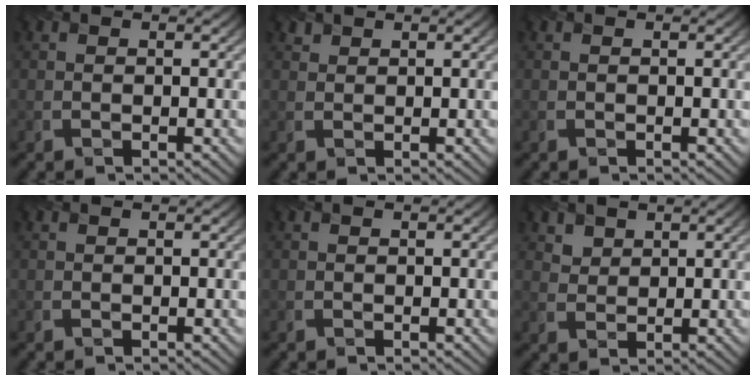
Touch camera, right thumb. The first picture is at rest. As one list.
[{"total": 1.1, "force": [1.0, 0.5, 0.1], "torque": [-0.005, 0.000, 0.023]}, {"total": 0.0}, {"total": 0.0}, {"total": 0.0}, {"total": 2.4, "force": [1.7, 1.6, 0.6], "torque": [-0.023, -0.010, 0.040]}]